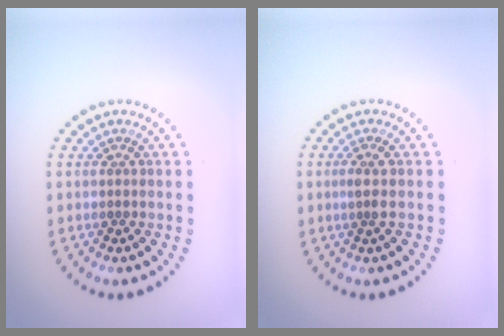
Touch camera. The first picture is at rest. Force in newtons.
{"total": 1.5, "press": 1.1, "slide": 1.0}